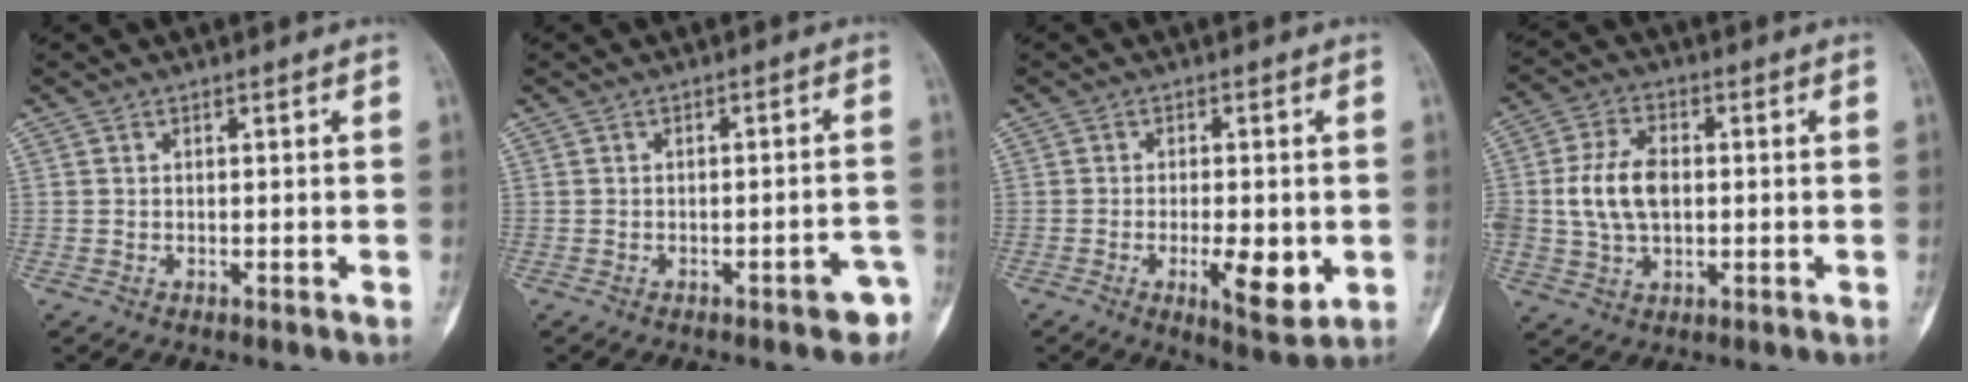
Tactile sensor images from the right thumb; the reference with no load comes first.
{"total": 2.9, "force": [-1.8, 1.3, 1.9], "torque": [-0.011, 0.019, -0.016]}
{"total": 8.1, "force": [-1.7, 2.9, 7.4], "torque": [-0.110, -0.014, -0.021]}
{"total": 9.8, "force": [0.2, 6.3, 7.5], "torque": [-0.140, 0.011, 0.006]}